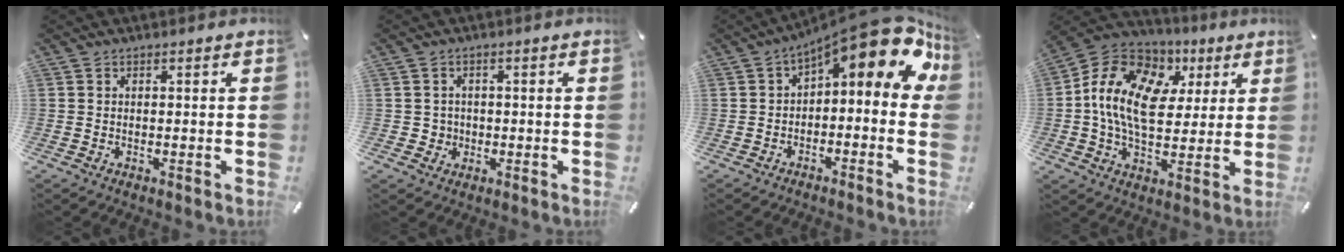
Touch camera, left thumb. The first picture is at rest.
{"total": 3.0, "force": [-0.3, 2.9, 0.3], "torque": [0.000, 0.002, -0.010]}
{"total": 14.4, "force": [6.4, 5.9, 11.5], "torque": [-0.156, -0.051, 0.104]}
{"total": 16.1, "force": [2.9, 11.5, 10.9], "torque": [-0.233, -0.003, 0.049]}